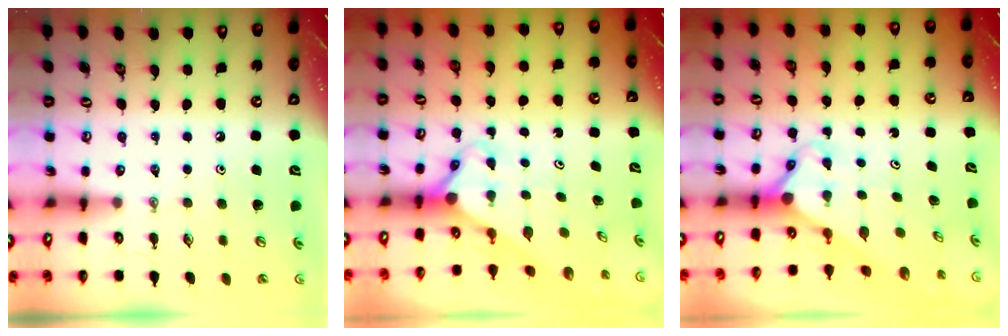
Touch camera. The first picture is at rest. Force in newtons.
{"total": 3.0, "press": 3.0, "slide": 0.2}
{"total": 3.0, "press": 3.0, "slide": 0.2}